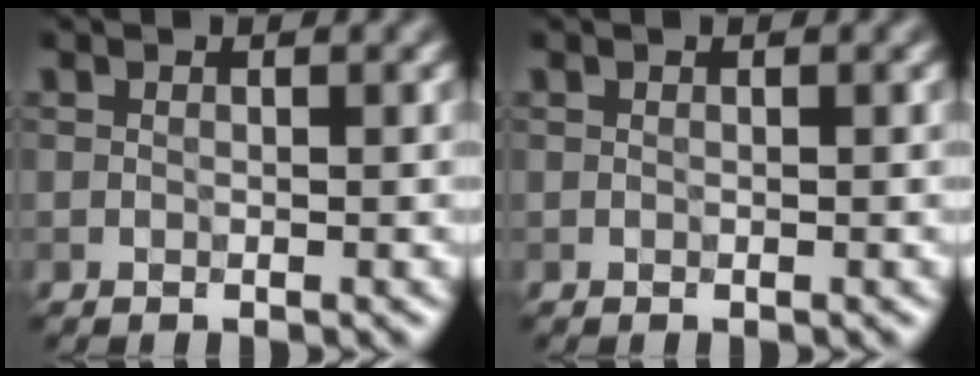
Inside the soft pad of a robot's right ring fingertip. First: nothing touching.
{"total": 0.0}